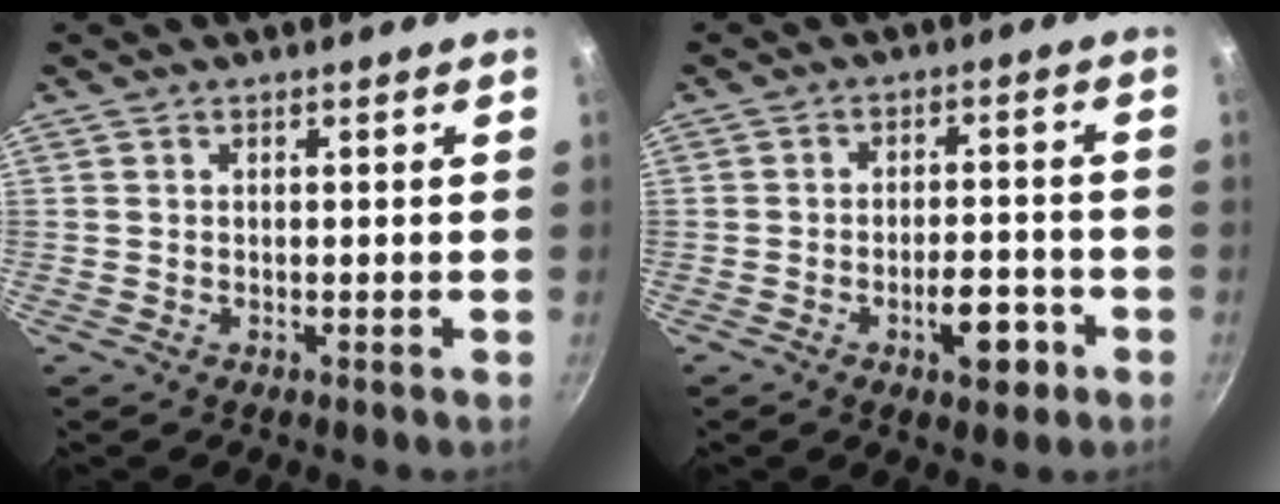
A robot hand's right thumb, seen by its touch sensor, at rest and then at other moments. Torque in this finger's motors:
{"motor_torque": [0.87, 0.48, 0.77, -0.54, 0.14]}